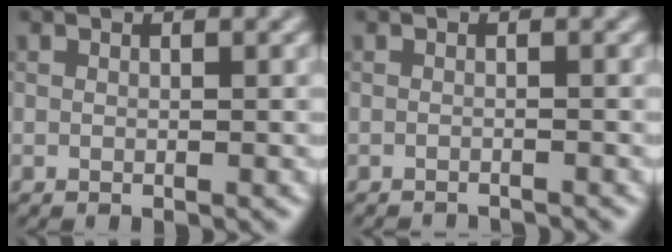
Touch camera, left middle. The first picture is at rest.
{"total": 2.0, "force": [-2.0, 0.2, 0.5], "torque": [0.006, -0.007, -0.029]}